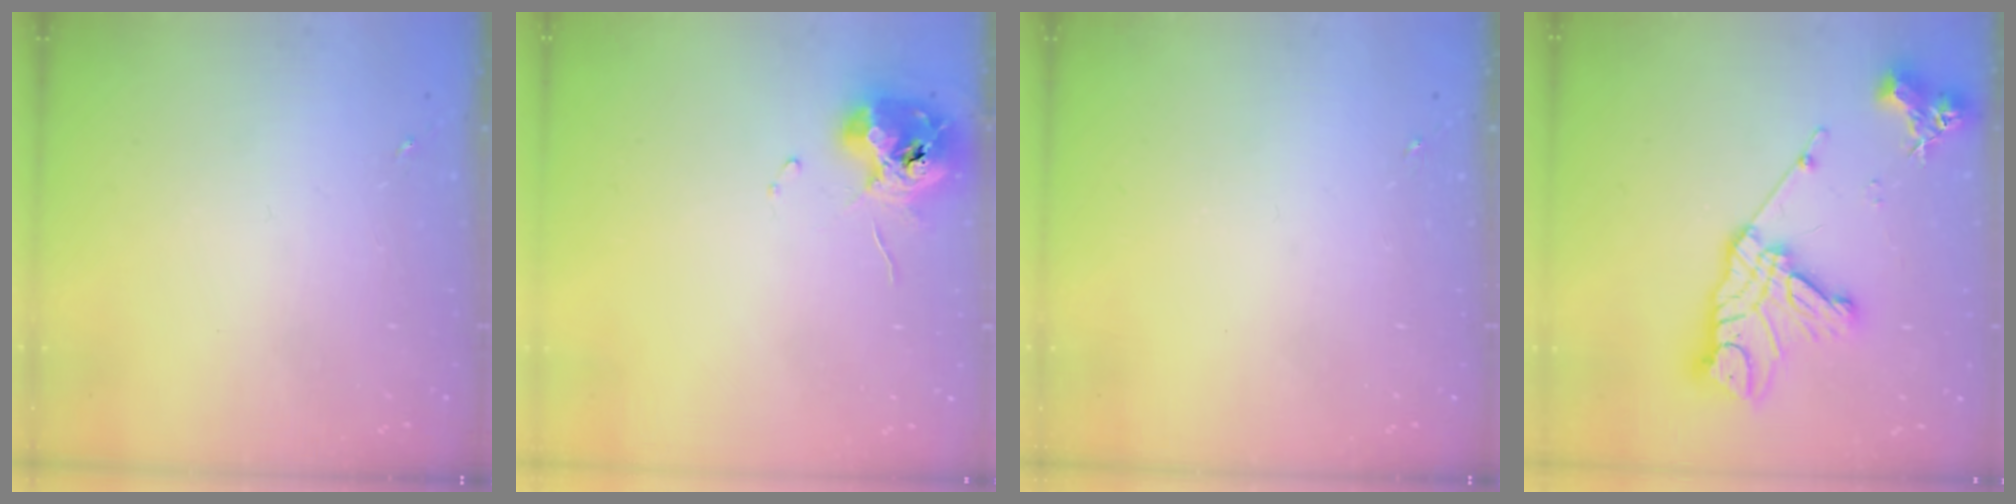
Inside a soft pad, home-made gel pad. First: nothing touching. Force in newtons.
{"total": 11.0, "press": 11.0, "slide": 1.1}
{"total": 0.0}
{"total": 17.7, "press": 17.6, "slide": 1.3}